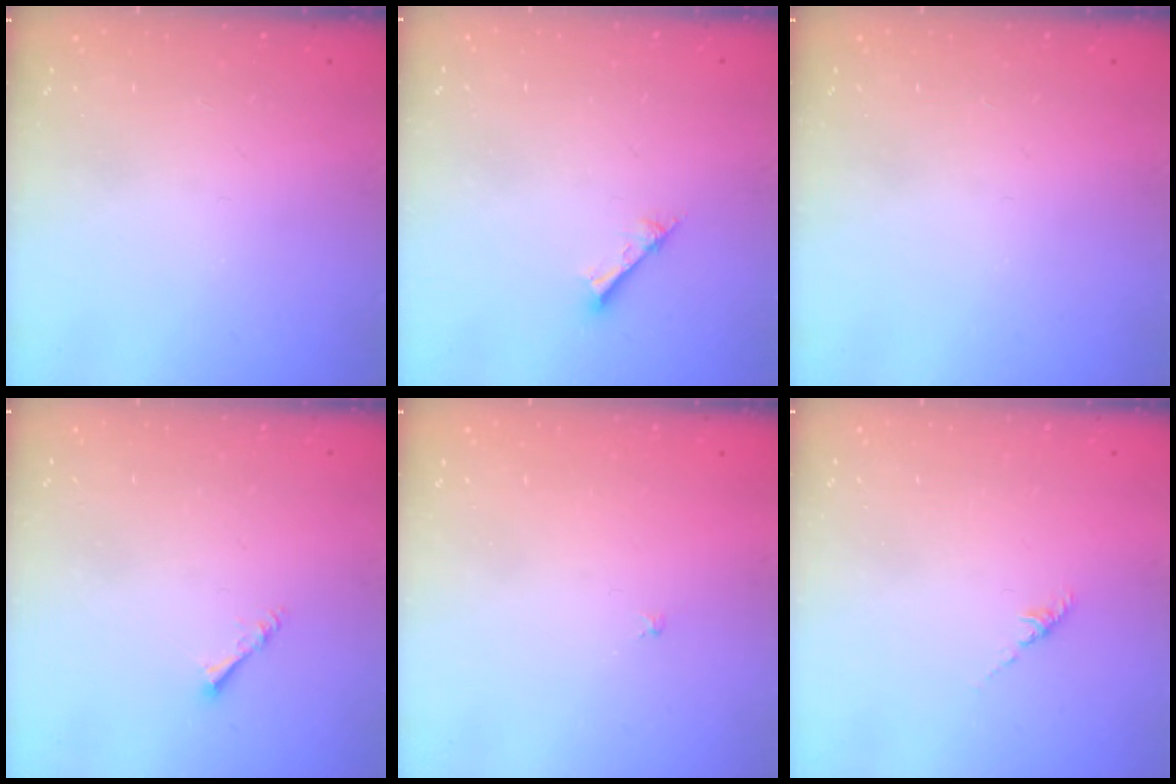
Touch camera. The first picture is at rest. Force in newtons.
{"total": 1.6, "press": 1.6, "slide": 0.2}
{"total": 0.0}
{"total": 1.8, "press": 1.8, "slide": 0.1}
{"total": 1.0, "press": 0.9, "slide": 0.3}
{"total": 1.2, "press": 1.1, "slide": 0.5}